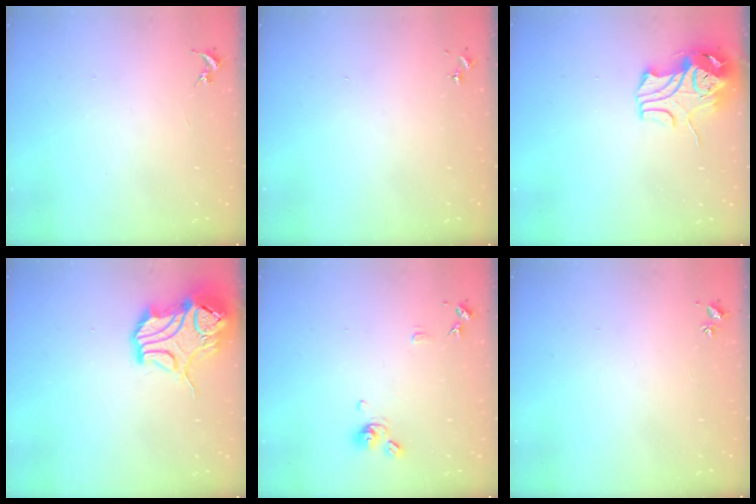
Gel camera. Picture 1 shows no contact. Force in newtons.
{"total": 0.0}
{"total": 10.8, "press": 10.6, "slide": 1.6}
{"total": 15.7, "press": 15.6, "slide": 2.3}
{"total": 9.4, "press": 9.4, "slide": 0.9}
{"total": 2.0, "press": 2.0, "slide": 0.3}